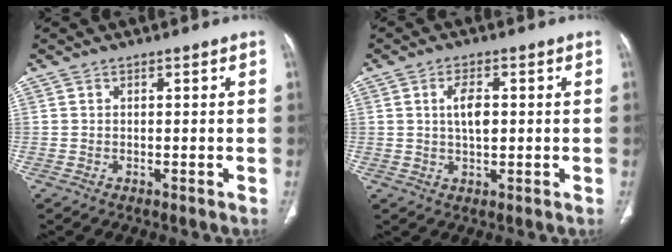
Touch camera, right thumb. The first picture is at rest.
{"total": 4.5, "force": [0.7, 2.1, 3.9], "torque": [-0.070, -0.002, 0.012]}